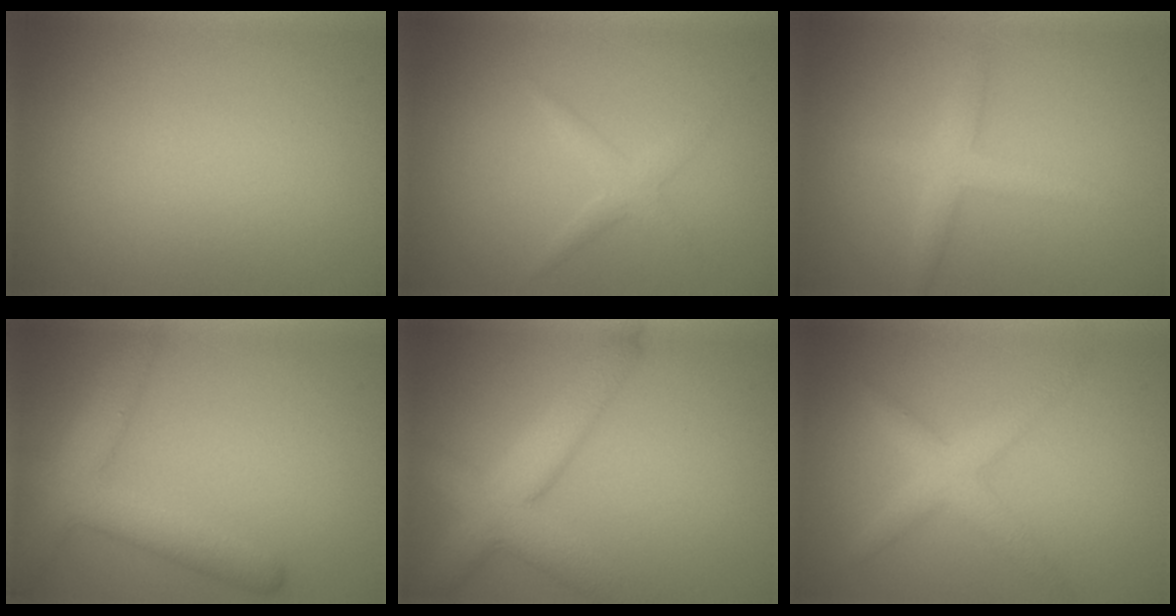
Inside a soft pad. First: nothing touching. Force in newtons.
{"total": 1.5, "press": 1.5, "slide": 0.1}
{"total": 2.5, "press": 2.5, "slide": 0.2}
{"total": 6.3, "press": 6.3, "slide": 0.4}
{"total": 6.2, "press": 6.2, "slide": 0.4}
{"total": 2.4, "press": 2.4, "slide": 0.1}